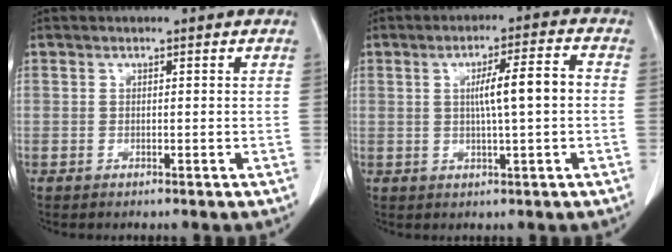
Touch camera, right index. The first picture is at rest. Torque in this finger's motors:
{"motor_torque": [0.72, 0.11, 0.25, 0.12]}